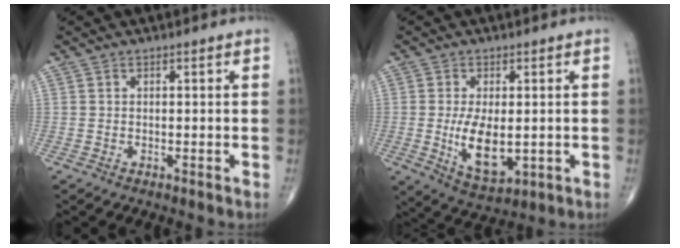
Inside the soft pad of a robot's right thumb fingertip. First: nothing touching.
{"total": 9.3, "force": [-0.8, 4.7, 8.1], "torque": [-0.130, -0.020, -0.002]}